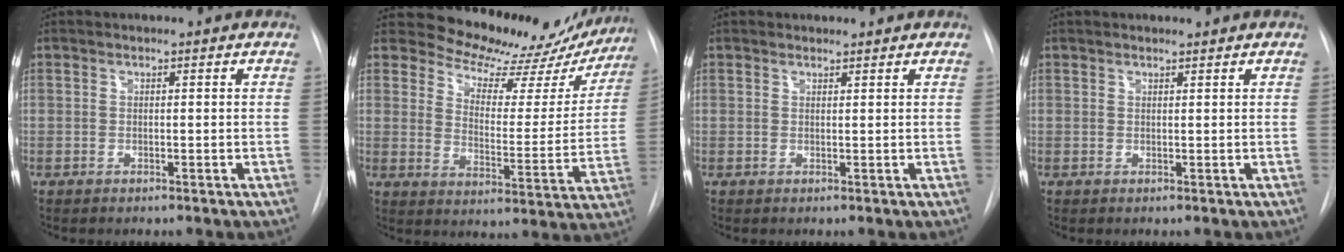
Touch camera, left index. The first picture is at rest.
{"total": 14.3, "force": [12.9, 5.4, 2.6], "torque": [-0.011, -0.029, 0.143]}
{"total": 1.0, "force": [1.0, 0.3, 0.0], "torque": [-0.005, 0.004, 0.015]}
{"total": 1.5, "force": [1.5, 0.2, 0.4], "torque": [-0.006, 0.014, 0.024]}